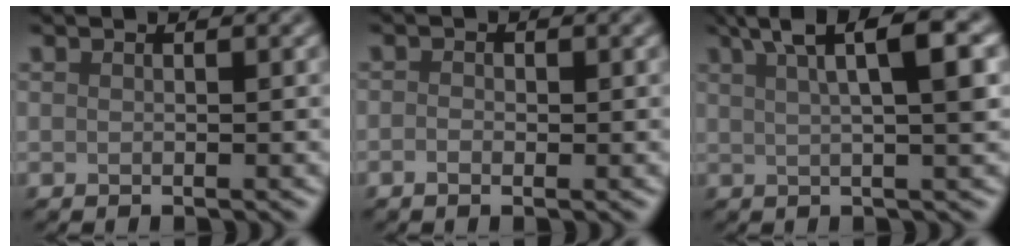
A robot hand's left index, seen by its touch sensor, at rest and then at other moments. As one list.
[{"total": 1.0, "force": [-0.3, 0.6, 0.7], "torque": [-0.011, -0.003, -0.006]}, {"total": 7.8, "force": [3.4, 2.1, 6.7], "torque": [-0.073, 0.027, 0.044]}]